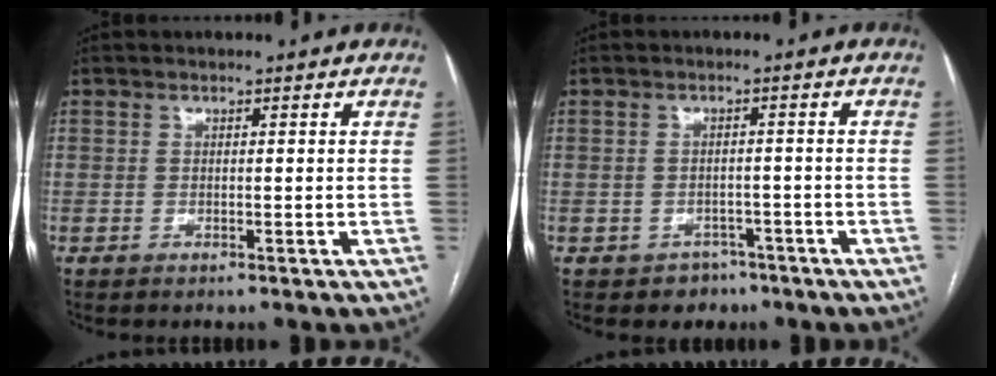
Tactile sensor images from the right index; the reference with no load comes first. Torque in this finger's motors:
{"motor_torque": [0.00, -0.08, 0.04, -0.01]}